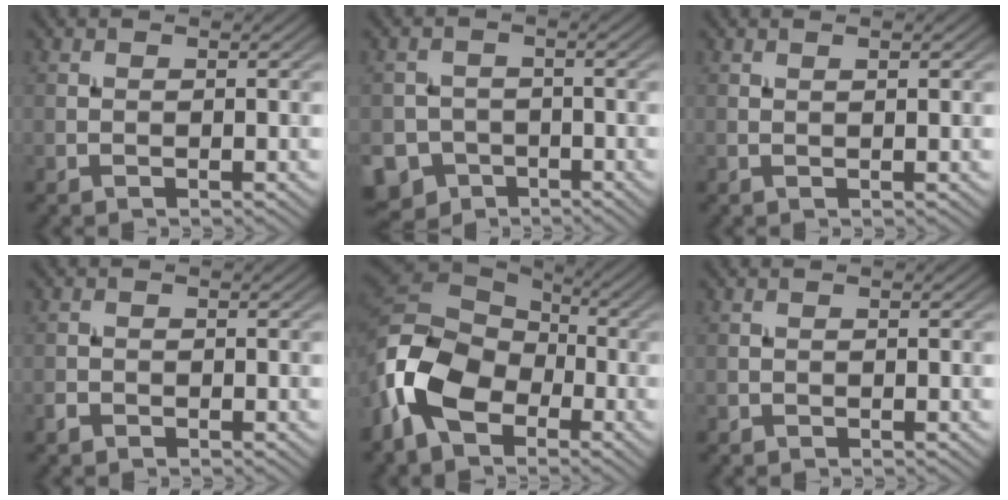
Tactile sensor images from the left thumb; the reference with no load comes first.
{"total": 7.0, "force": [-4.1, 5.4, 1.4], "torque": [-0.026, -0.022, -0.083]}
{"total": 0.9, "force": [0.6, 0.0, 0.7], "torque": [-0.013, 0.001, 0.011]}
{"total": 0.8, "force": [-0.6, 0.5, 0.2], "torque": [-0.004, -0.001, -0.013]}
{"total": 12.9, "force": [-4.8, 8.4, 8.7], "torque": [-0.218, -0.020, -0.106]}
{"total": 0.0}